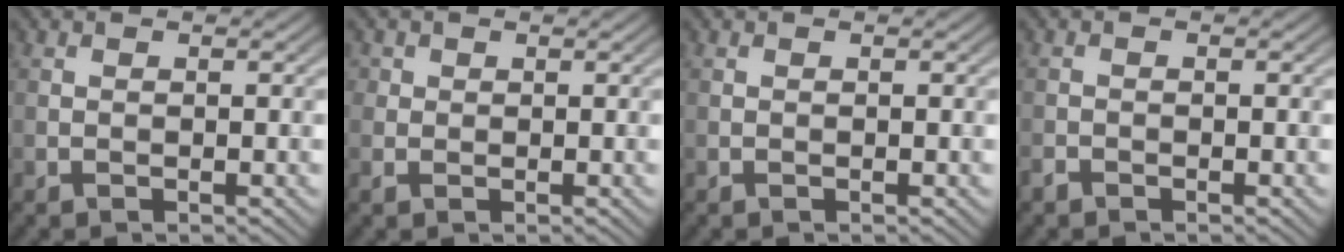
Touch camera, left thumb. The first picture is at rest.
{"total": 2.0, "force": [0.6, 1.9, 0.3], "torque": [-0.012, 0.002, 0.007]}
{"total": 0.0}
{"total": 1.0, "force": [-0.9, 0.4, 0.3], "torque": [-0.007, -0.002, -0.020]}